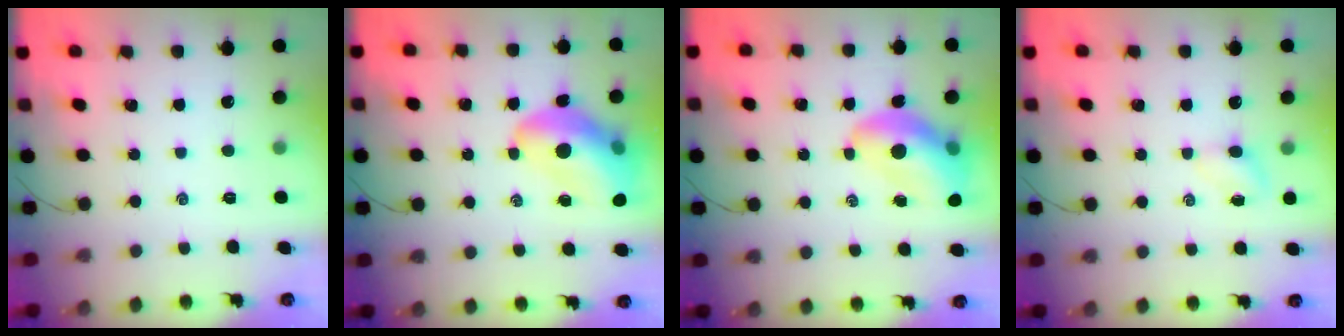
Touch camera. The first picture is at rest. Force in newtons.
{"total": 14.9, "press": 14.3, "slide": 4.2}
{"total": 12.4, "press": 11.9, "slide": 3.5}
{"total": 3.0, "press": 2.9, "slide": 0.9}